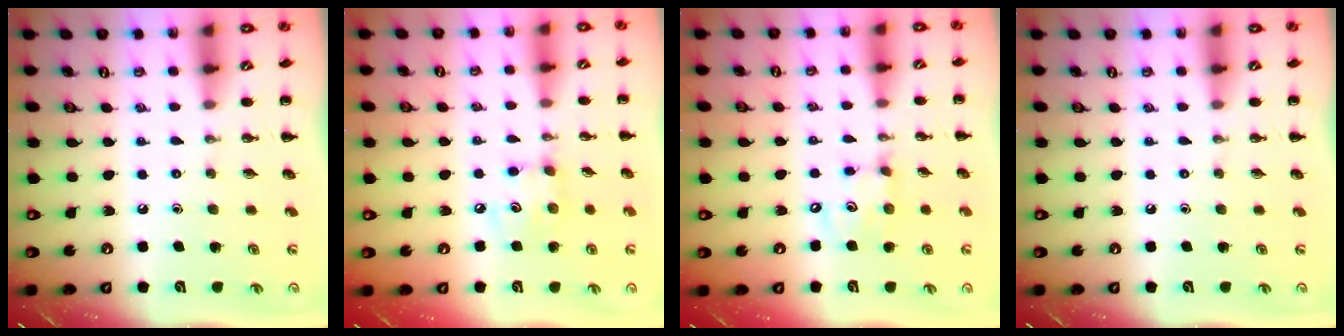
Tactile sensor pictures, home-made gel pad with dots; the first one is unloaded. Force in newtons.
{"total": 5.4, "press": 5.4, "slide": 0.6}
{"total": 7.8, "press": 7.6, "slide": 1.4}
{"total": 0.0}